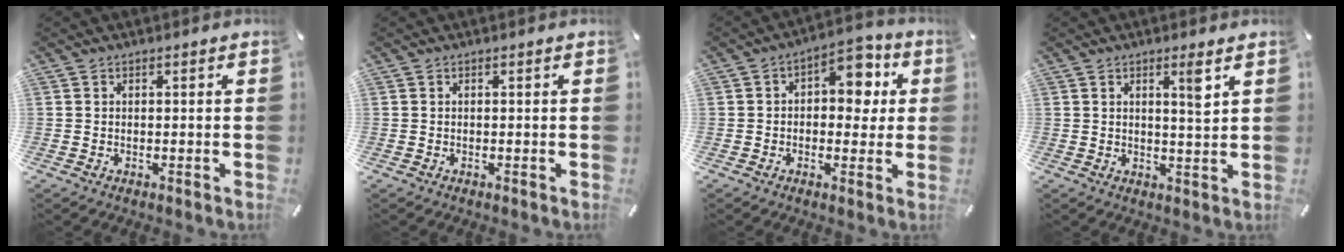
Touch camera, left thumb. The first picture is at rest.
{"total": 0.0}
{"total": 9.4, "force": [2.5, 6.0, 6.8], "torque": [-0.073, -0.017, 0.033]}
{"total": 4.5, "force": [2.2, 0.2, 4.0], "torque": [-0.060, -0.011, 0.028]}